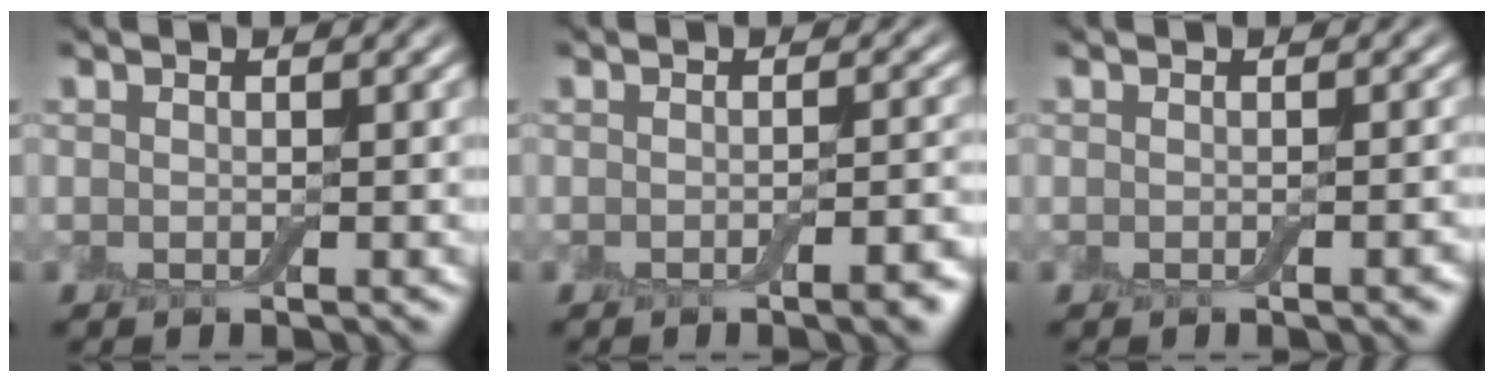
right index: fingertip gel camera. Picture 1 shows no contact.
{"total": 2.7, "force": [-1.3, 0.7, 2.2], "torque": [-0.025, 0.002, -0.019]}
{"total": 0.9, "force": [-0.3, 0.2, 0.8], "torque": [-0.009, 0.002, -0.004]}